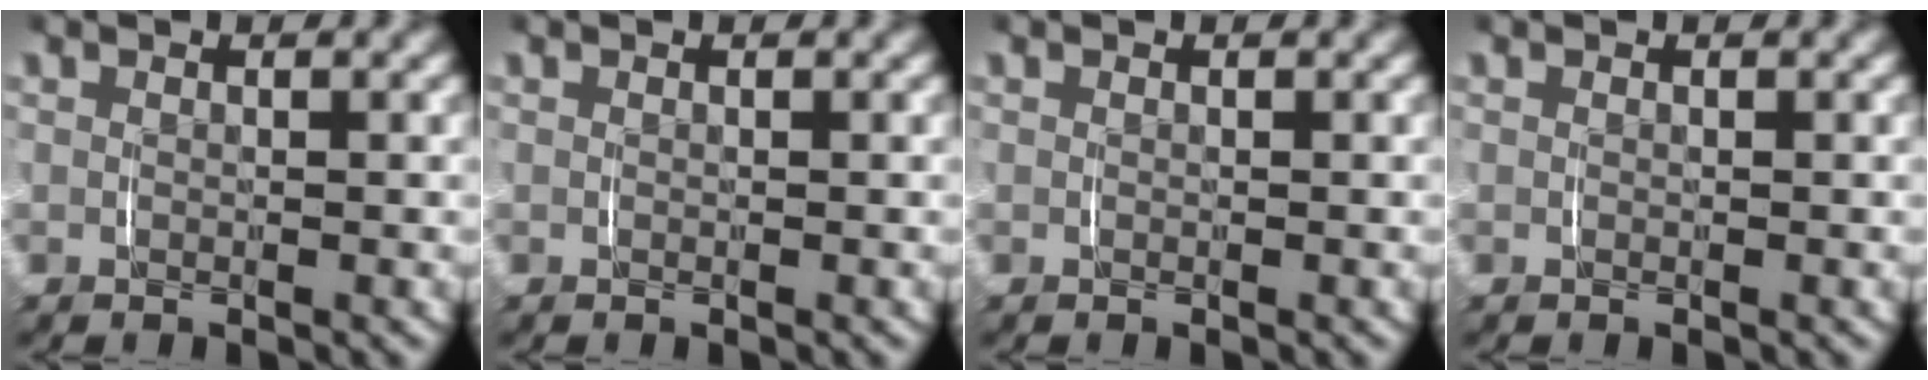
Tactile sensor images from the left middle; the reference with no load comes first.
{"total": 0.0}
{"total": 0.0}
{"total": 0.0}